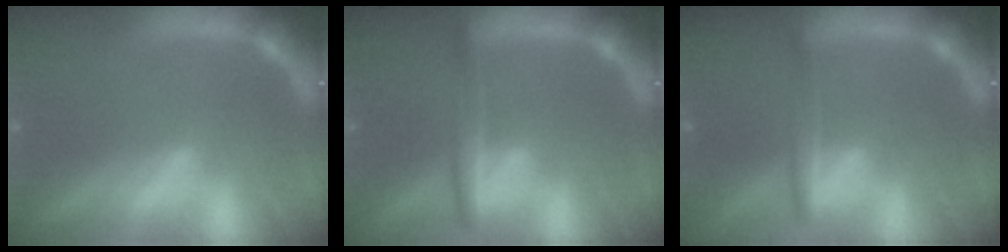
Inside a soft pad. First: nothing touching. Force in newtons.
{"total": 3.0}
{"total": 2.5}